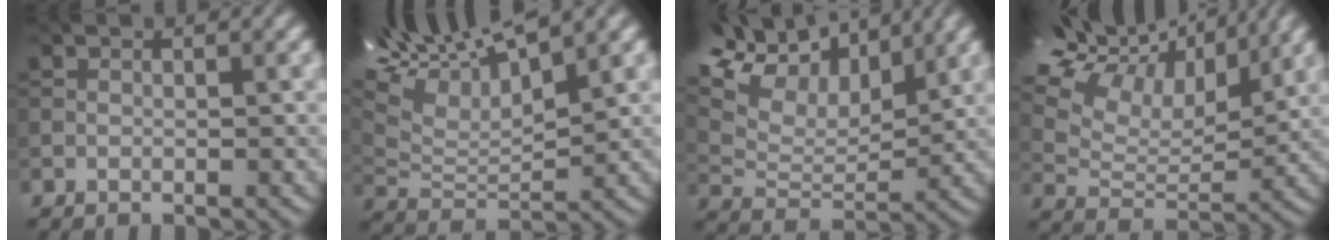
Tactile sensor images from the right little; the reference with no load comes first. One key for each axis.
{"total": 11.7, "fx": 7.8, "fy": 3.9, "fz": 7.8, "tx": -0.167, "ty": 0.026, "tz": 0.143}
{"total": 12.9, "fx": 8.2, "fy": 6.4, "fz": 7.8, "tx": -0.164, "ty": 0.038, "tz": 0.121}
{"total": 15.6, "fx": 10.3, "fy": 7.9, "fz": 8.6, "tx": -0.183, "ty": 0.051, "tz": 0.151}